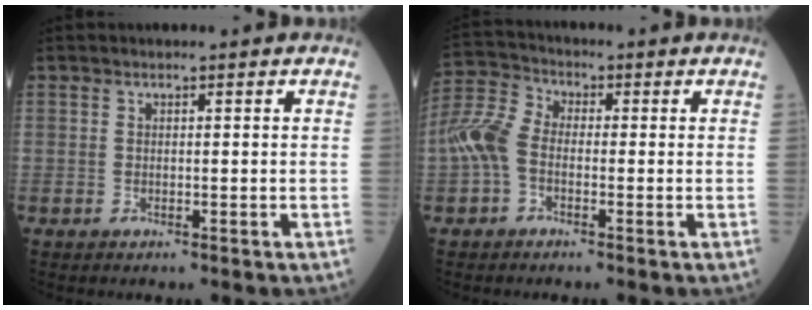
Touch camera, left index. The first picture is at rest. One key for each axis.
{"total": 6.8, "fx": -1.5, "fy": 4.2, "fz": 5.1, "tx": -0.132, "ty": 0.017, "tz": -0.045}